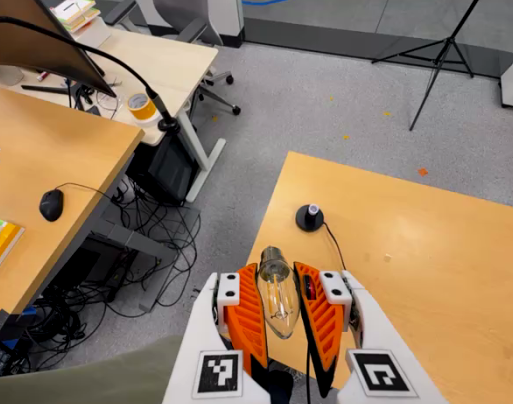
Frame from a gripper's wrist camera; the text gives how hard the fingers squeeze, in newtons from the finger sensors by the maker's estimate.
{"total": 22.0, "left": 24.6, "right": 19.4}